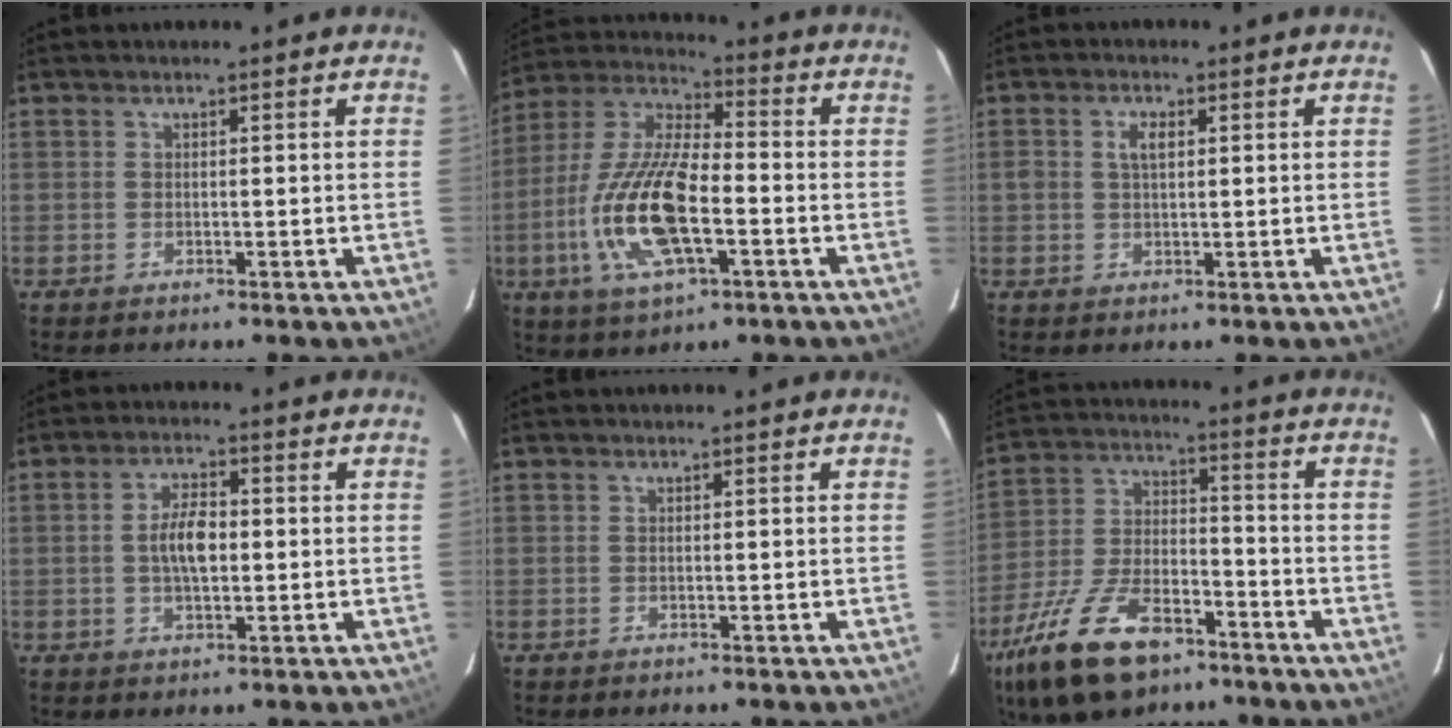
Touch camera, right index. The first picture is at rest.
{"total": 18.1, "force": [-5.0, 6.5, 16.1], "torque": [-0.340, -0.009, -0.097]}
{"total": 3.0, "force": [0.7, 1.7, 2.3], "torque": [-0.042, 0.008, 0.014]}
{"total": 5.9, "force": [-0.1, 2.6, 5.2], "torque": [-0.099, 0.007, 0.000]}
{"total": 0.0}
{"total": 20.1, "force": [-12.6, 9.4, 12.4], "torque": [-0.262, -0.015, -0.218]}